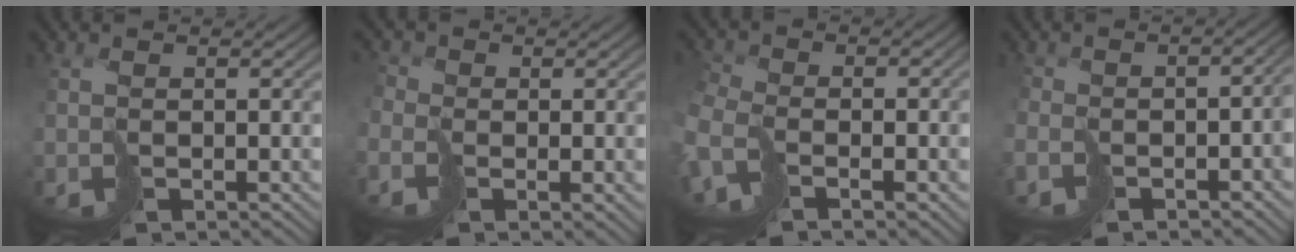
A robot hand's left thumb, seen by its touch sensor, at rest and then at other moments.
{"total": 1.5, "force": [-1.3, 0.8, 0.2], "torque": [-0.005, 0.004, -0.032]}
{"total": 4.4, "force": [-3.5, 1.3, 2.4], "torque": [-0.062, -0.009, -0.073]}
{"total": 4.9, "force": [-3.6, 1.6, 2.9], "torque": [-0.036, -0.015, -0.053]}